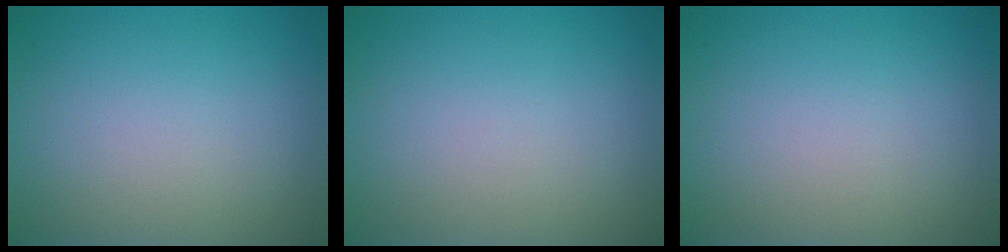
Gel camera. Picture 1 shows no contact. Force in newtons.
{"total": 0.0}
{"total": 0.0}